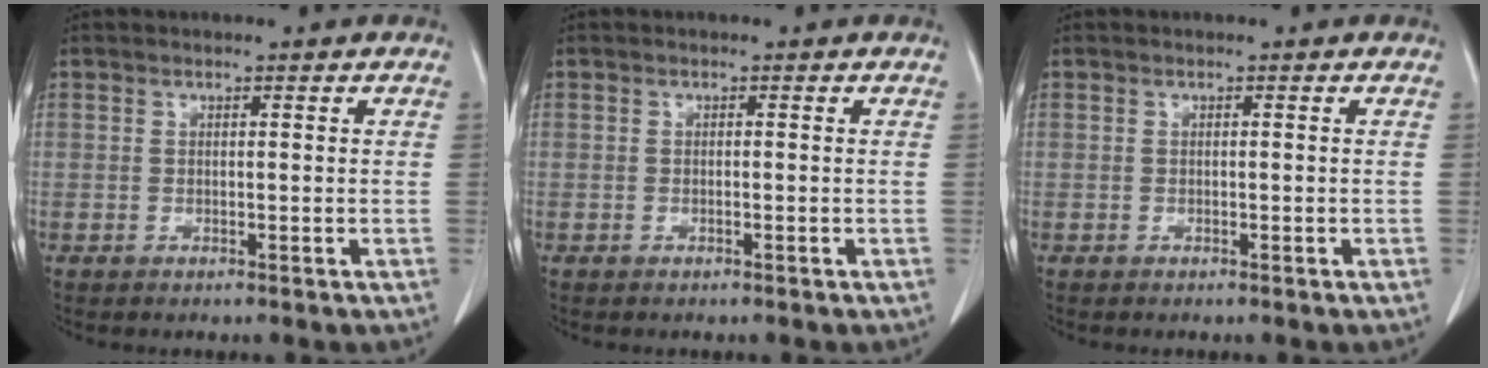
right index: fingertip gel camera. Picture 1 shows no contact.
{"total": 0.0}
{"total": 0.0}